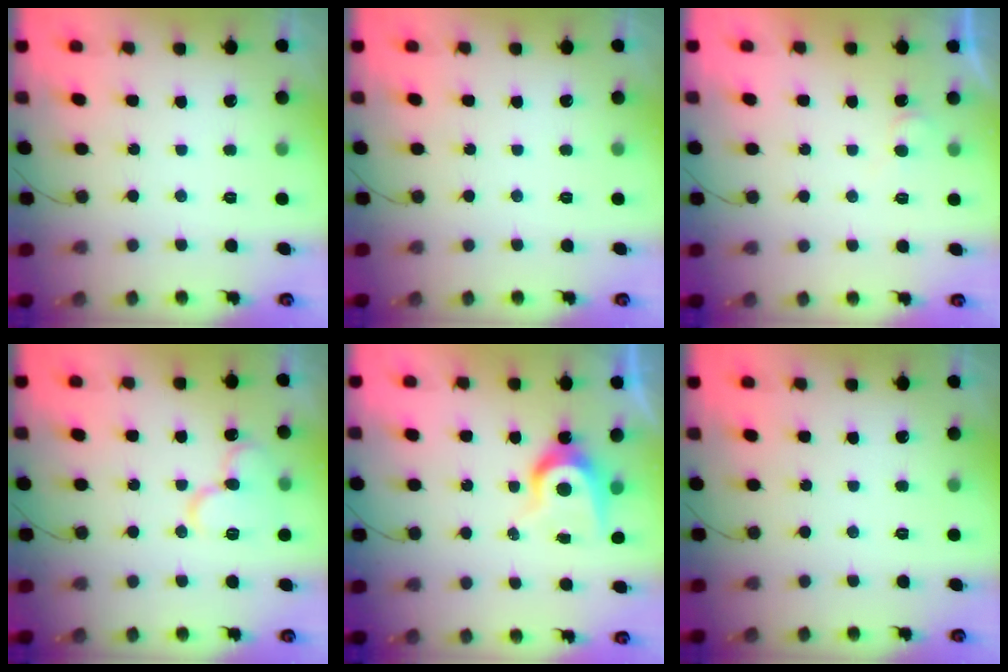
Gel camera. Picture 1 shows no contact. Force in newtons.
{"total": 0.0}
{"total": 4.8, "press": 4.8, "slide": 0.4}
{"total": 12.4, "press": 12.3, "slide": 1.5}
{"total": 7.8, "press": 7.8, "slide": 0.2}
{"total": 0.0}